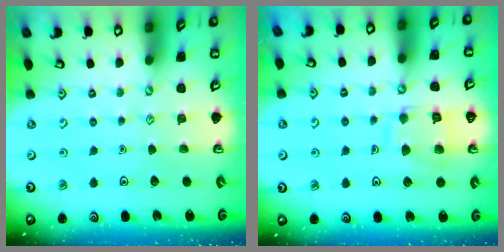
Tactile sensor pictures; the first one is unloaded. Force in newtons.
{"total": 10.6, "press": 10.6, "slide": 1.0}